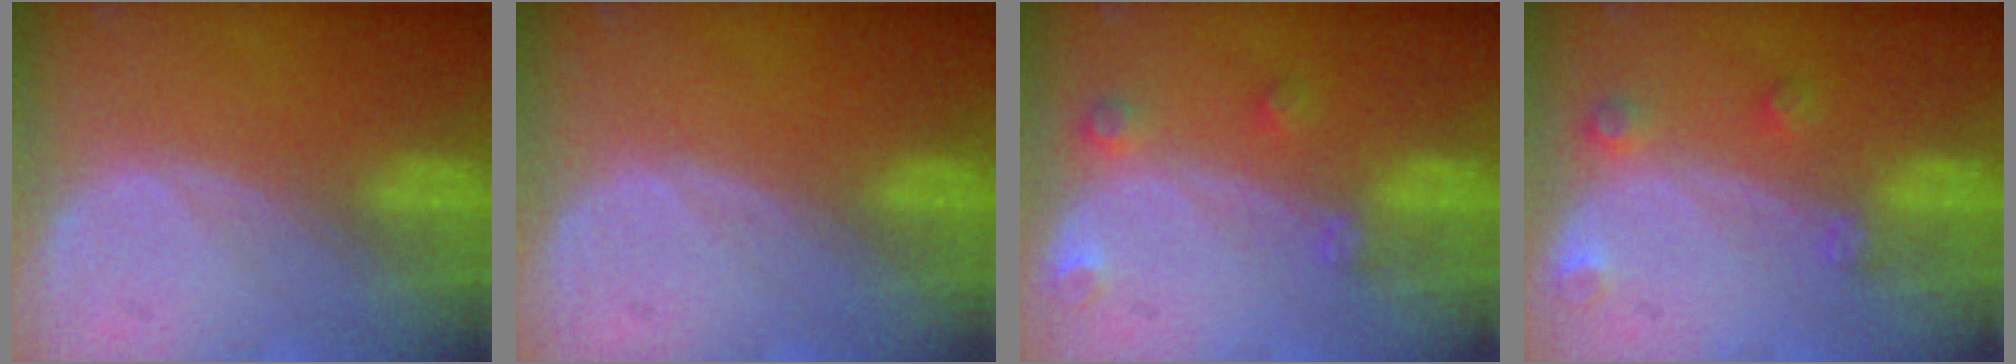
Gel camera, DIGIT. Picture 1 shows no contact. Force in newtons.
{"total": 0.0}
{"total": 2.7, "press": 2.6, "slide": 0.4}
{"total": 2.7, "press": 2.6, "slide": 0.4}